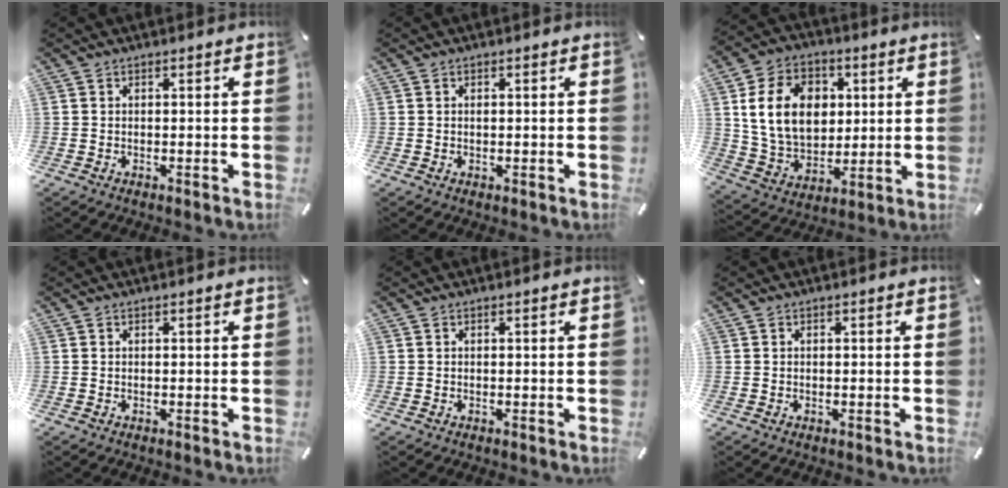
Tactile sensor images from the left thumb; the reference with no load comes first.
{"total": 0.7, "force": [0.1, 0.5, 0.4], "torque": [-0.010, -0.001, 0.002]}
{"total": 15.4, "force": [3.2, 12.1, 9.0], "torque": [-0.177, 0.006, 0.059]}
{"total": 0.0}
{"total": 0.0}
{"total": 0.0}